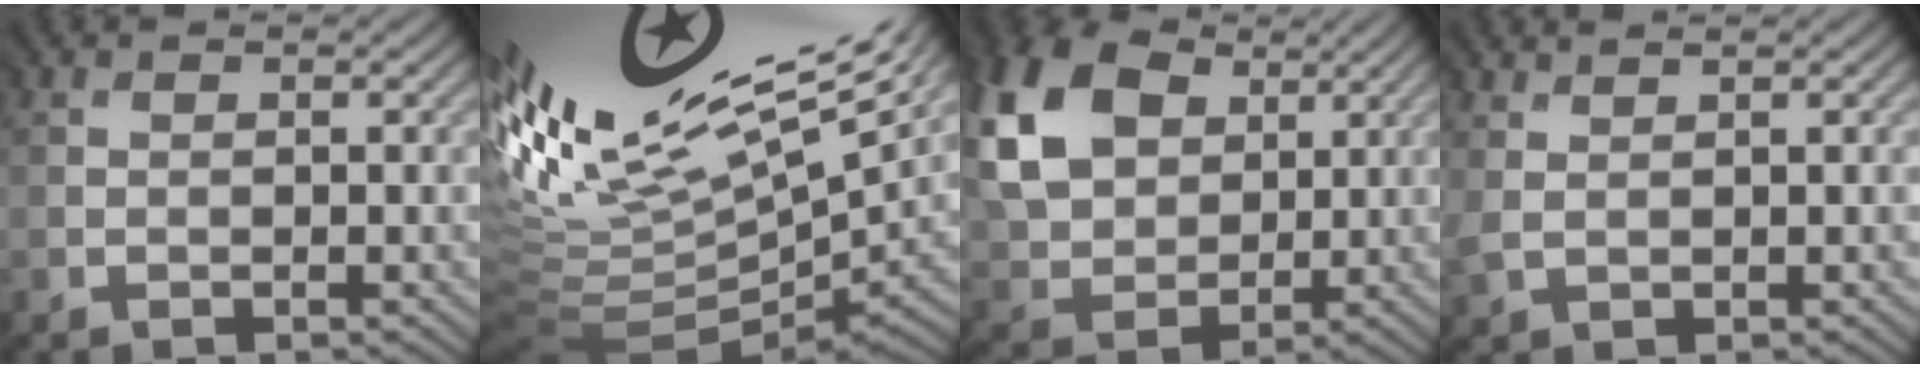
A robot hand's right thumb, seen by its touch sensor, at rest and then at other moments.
{"total": 15.3, "force": [5.9, 5.4, 13.0], "torque": [-0.246, 0.007, 0.138]}
{"total": 15.8, "force": [6.2, 11.5, 8.9], "torque": [-0.267, 0.039, 0.142]}
{"total": 1.2, "force": [1.2, -0.2, 0.2], "torque": [-0.014, 0.006, 0.029]}